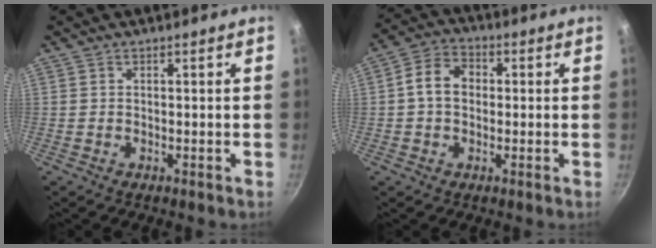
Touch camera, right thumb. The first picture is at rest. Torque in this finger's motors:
{"motor_torque": [0.52, 1.55, 1.00, -0.11, 0.03]}